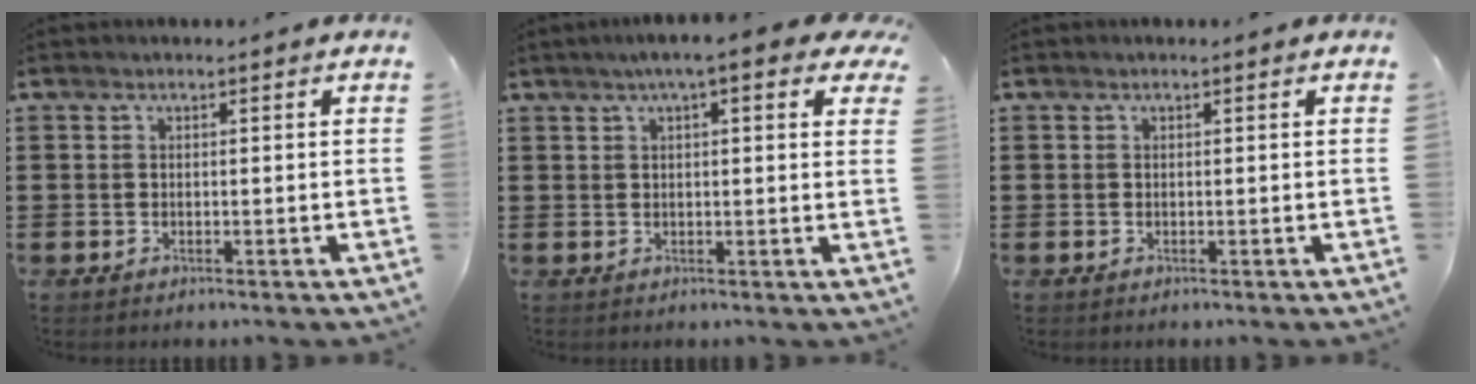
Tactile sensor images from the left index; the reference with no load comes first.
{"total": 4.9, "force": [3.0, 0.6, 3.9], "torque": [-0.074, 0.005, 0.049]}
{"total": 0.0}